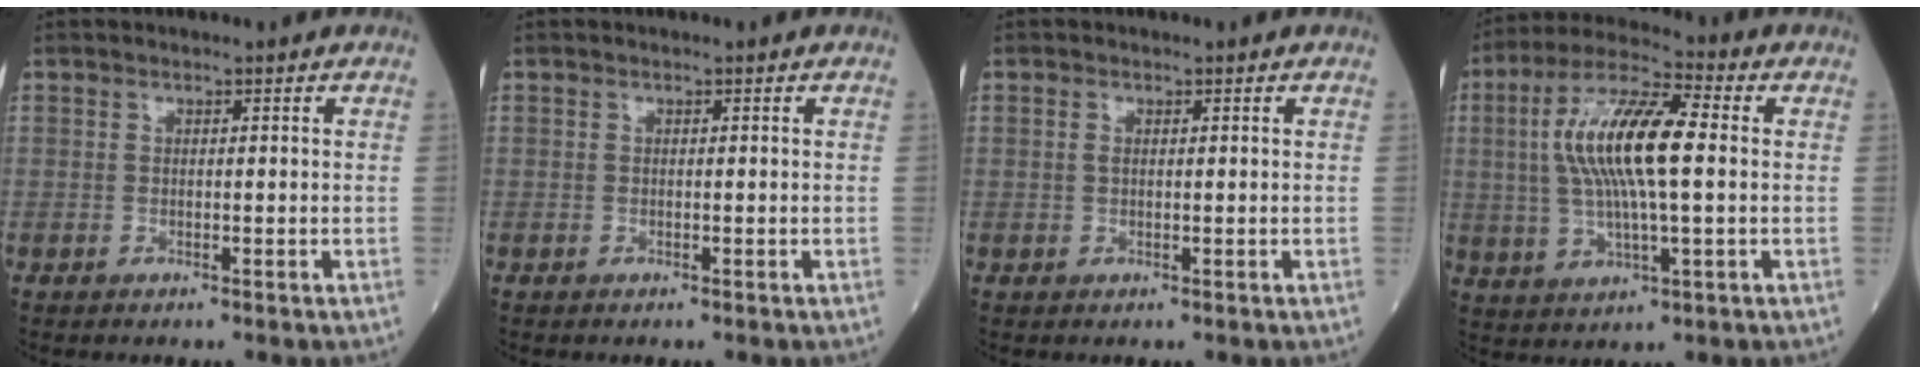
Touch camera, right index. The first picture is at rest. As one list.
[{"total": 0.0}, {"total": 0.7, "force": [0.2, 0.3, 0.6], "torque": [-0.016, 0.001, 0.004]}, {"total": 14.0, "force": [1.4, 3.0, 13.6], "torque": [-0.276, 0.019, 0.023]}]